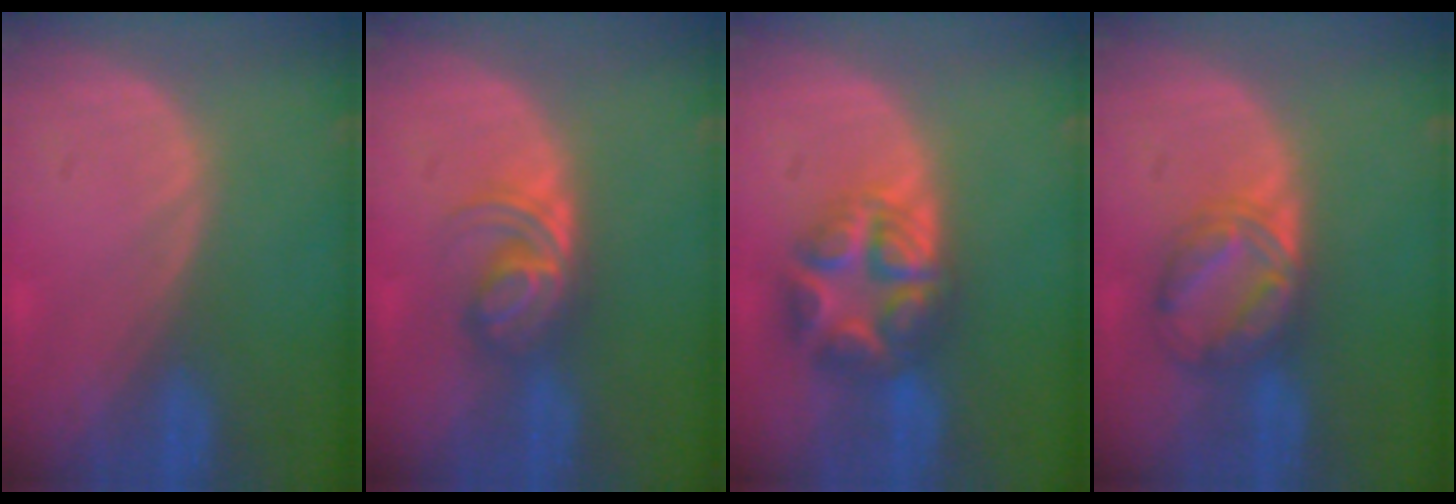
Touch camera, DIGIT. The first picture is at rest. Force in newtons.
{"total": 5.9, "press": 5.2, "slide": 2.9}
{"total": 7.9, "press": 7.9, "slide": 0.5}
{"total": 6.3, "press": 6.3, "slide": 0.3}